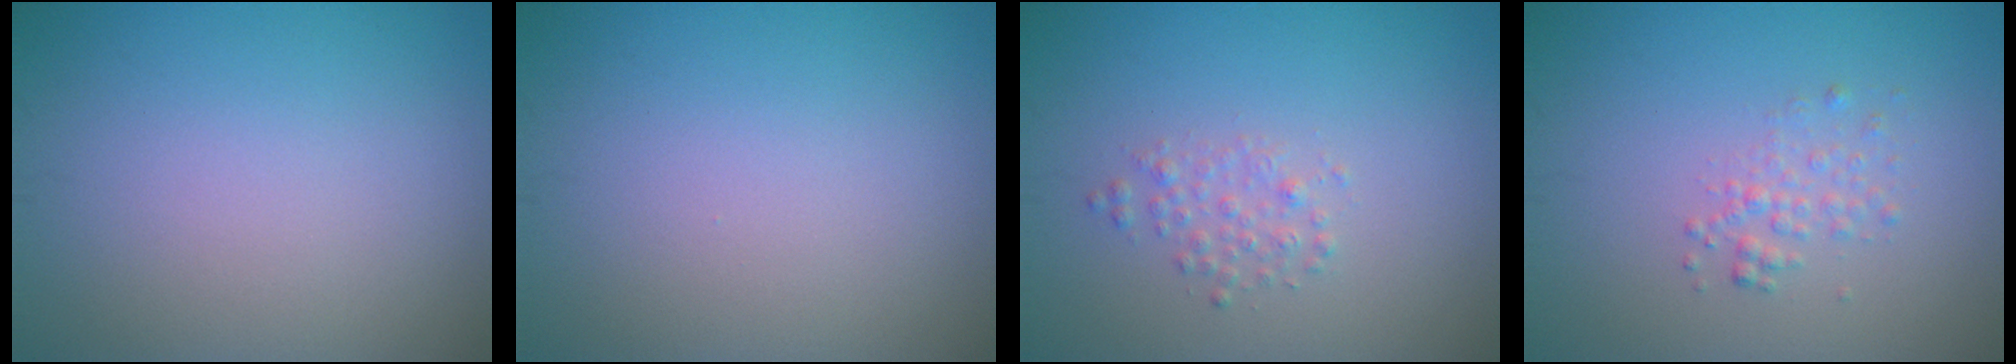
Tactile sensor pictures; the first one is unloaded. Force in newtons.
{"total": 0.0}
{"total": 1.4, "press": 1.4, "slide": 0.0}
{"total": 1.4, "press": 1.4, "slide": 0.1}